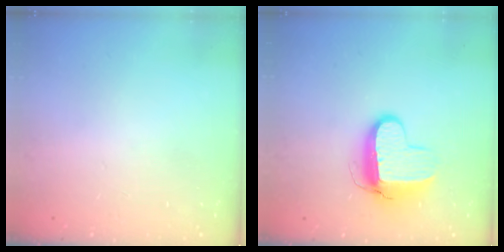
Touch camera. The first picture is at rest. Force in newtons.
{"total": 9.9, "press": 9.9, "slide": 0.9}